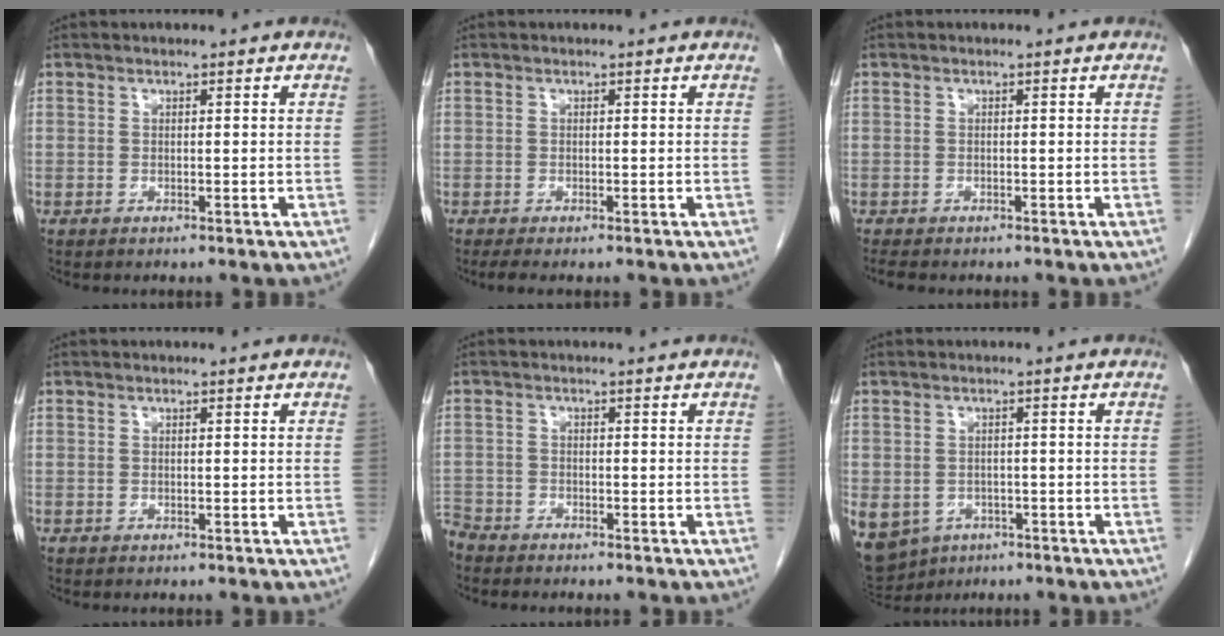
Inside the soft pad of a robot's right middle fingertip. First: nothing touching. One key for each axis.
{"total": 2.1, "fx": -1.6, "fy": 0.2, "fz": 1.3, "tx": -0.021, "ty": -0.009, "tz": -0.024}
{"total": 2.4, "fx": -2.0, "fy": 0.7, "fz": 1.1, "tx": -0.021, "ty": -0.007, "tz": -0.025}
{"total": 0.0}
{"total": 3.8, "fx": -3.6, "fy": 1.0, "fz": 0.4, "tx": -0.001, "ty": -0.008, "tz": -0.069}
{"total": 16.5, "fx": -7.8, "fy": 13.0, "fz": 6.4, "tx": -0.211, "ty": -0.011, "tz": -0.101}